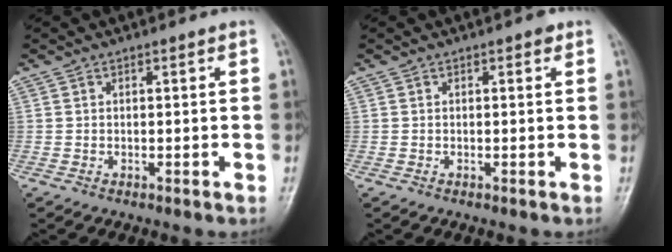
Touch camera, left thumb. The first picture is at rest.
{"total": 0.9, "force": [0.5, 0.4, 0.6], "torque": [-0.005, 0.000, 0.003]}